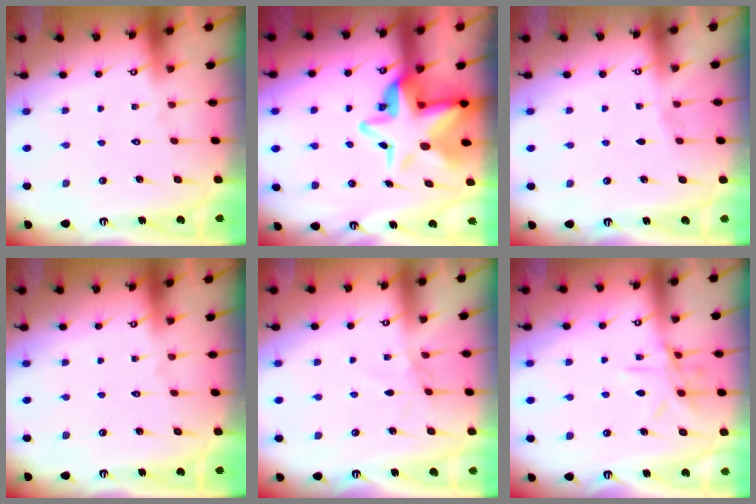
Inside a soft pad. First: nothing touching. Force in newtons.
{"total": 13.6, "press": 13.5, "slide": 2.3}
{"total": 2.1, "press": 2.1, "slide": 0.4}
{"total": 0.0}
{"total": 1.8, "press": 1.7, "slide": 0.4}
{"total": 10.1, "press": 10.1, "slide": 0.8}